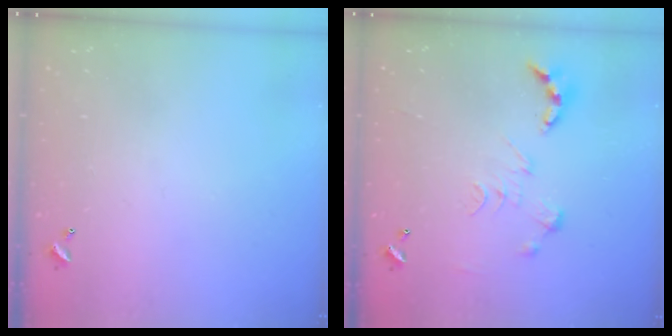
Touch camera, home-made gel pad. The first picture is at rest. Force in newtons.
{"total": 0.0}